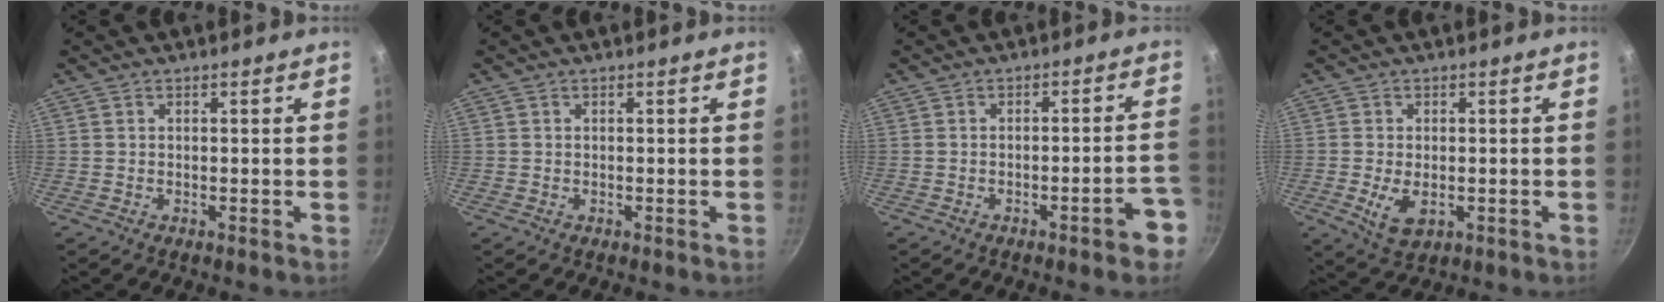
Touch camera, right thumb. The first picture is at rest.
{"total": 0.0}
{"total": 6.4, "force": [-3.5, 1.4, 5.2], "torque": [-0.055, 0.039, -0.037]}
{"total": 5.7, "force": [-1.2, 3.4, 4.5], "torque": [-0.081, -0.008, -0.015]}